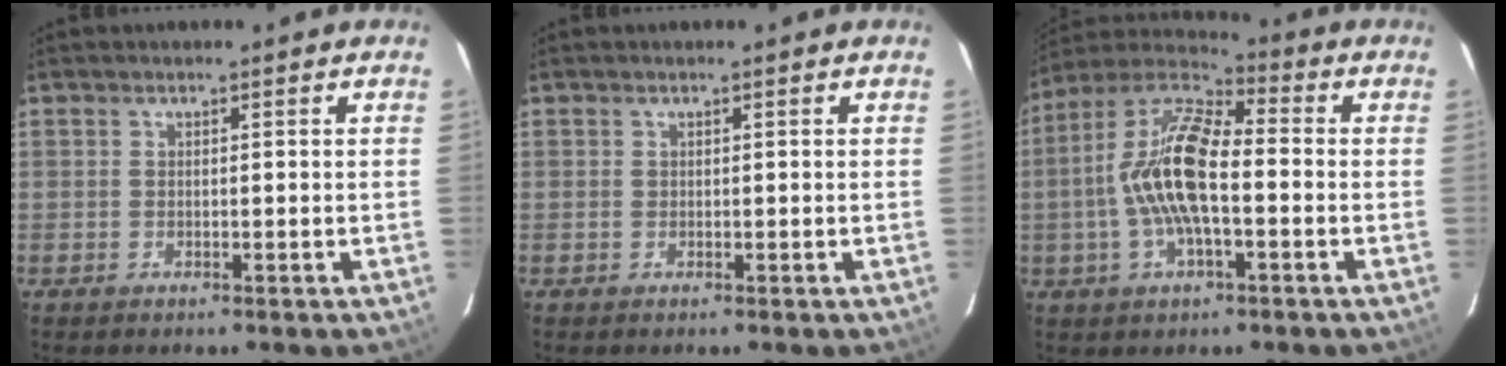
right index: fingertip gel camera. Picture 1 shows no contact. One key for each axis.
{"total": 0.0}
{"total": 15.3, "fx": -1.9, "fy": 5.7, "fz": 14.0, "tx": -0.275, "ty": 0.010, "tz": -0.047}